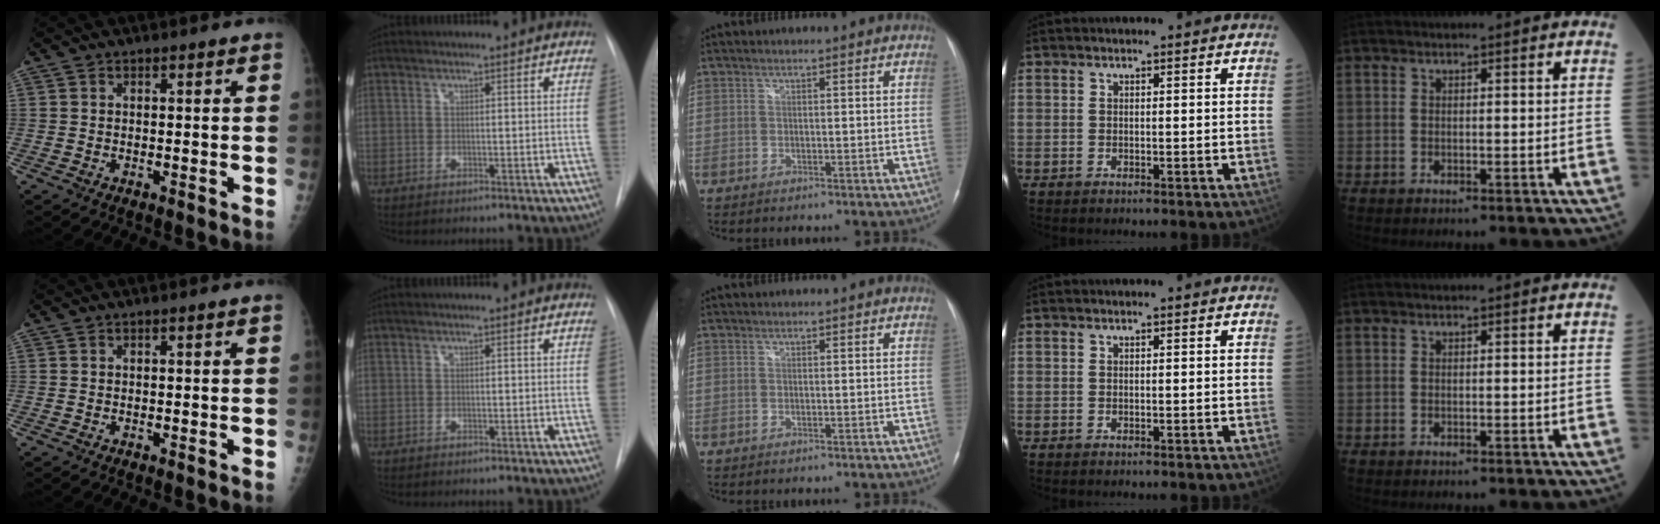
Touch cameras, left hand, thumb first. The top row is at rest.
{}